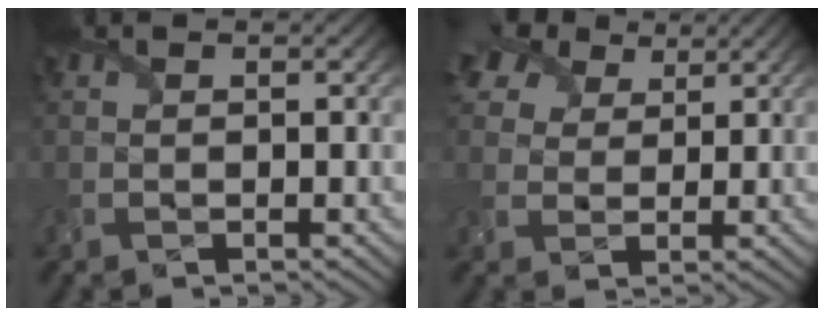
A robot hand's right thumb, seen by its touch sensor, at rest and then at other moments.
{"total": 7.8, "force": [5.1, 4.9, 3.3], "torque": [-0.092, 0.018, 0.086]}